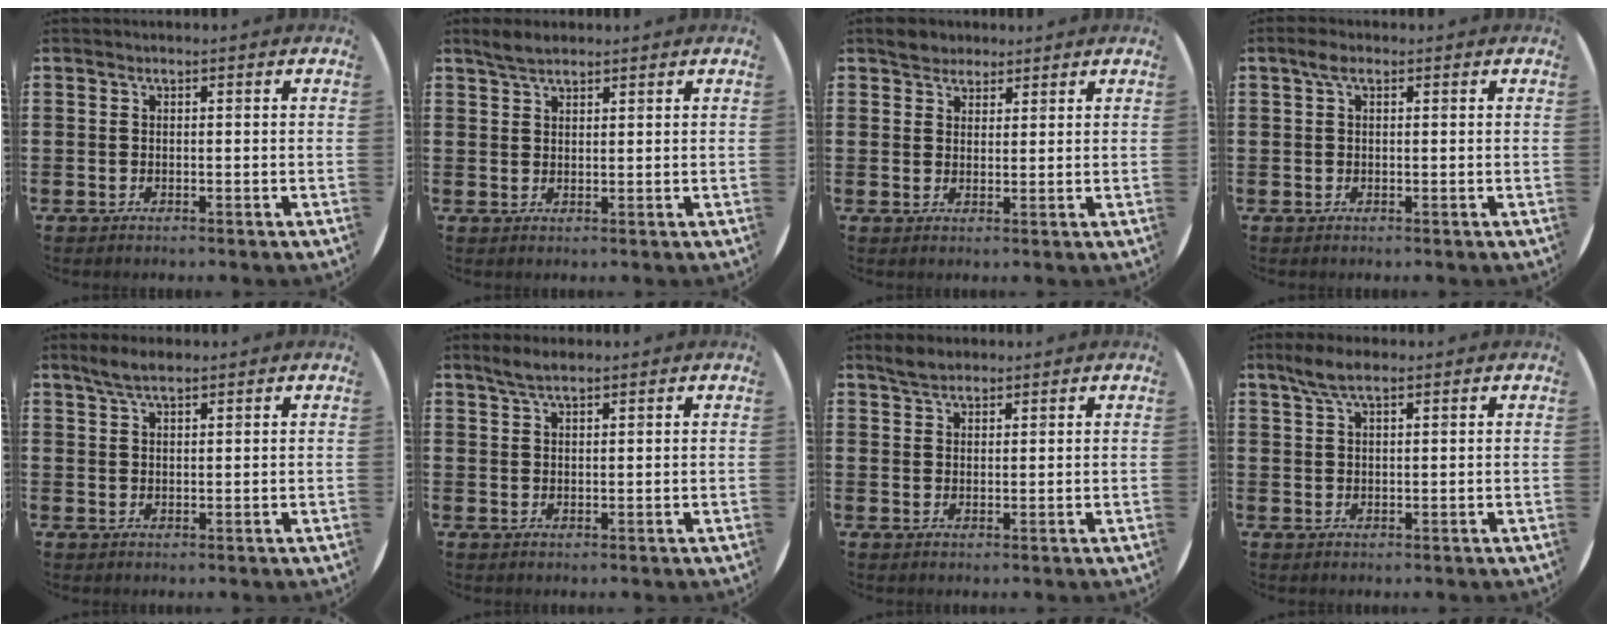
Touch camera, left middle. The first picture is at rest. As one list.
[{"total": 2.7, "force": [2.4, 0.8, 1.1], "torque": [-0.025, 0.006, 0.044]}, {"total": 2.6, "force": [2.2, 1.2, -0.2], "torque": [0.004, 0.006, 0.043]}, {"total": 1.7, "force": [0.8, 0.8, 1.3], "torque": [-0.020, 0.004, 0.010]}, {"total": 2.9, "force": [2.3, 0.6, 1.6], "torque": [-0.035, 0.006, 0.042]}, {"total": 2.6, "force": [2.2, 0.5, 1.3], "torque": [-0.028, 0.005, 0.039]}, {"total": 2.7, "force": [2.4, 1.0, 0.7], "torque": [-0.017, 0.008, 0.047]}, {"total": 3.8, "force": [2.7, 1.1, 2.4], "torque": [-0.053, 0.007, 0.048]}]